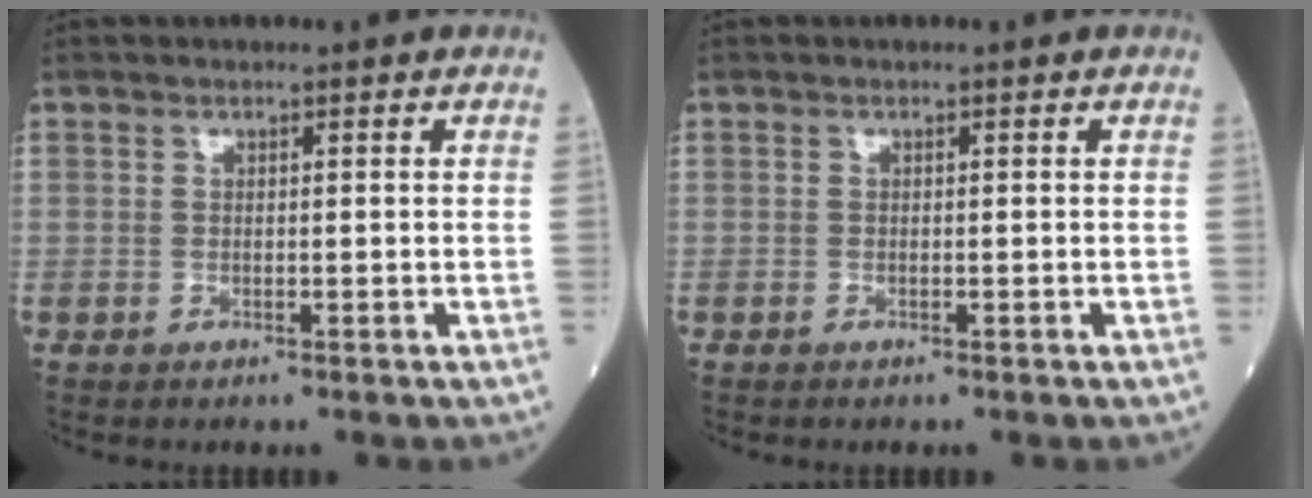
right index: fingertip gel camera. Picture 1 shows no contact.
{"total": 0.0}